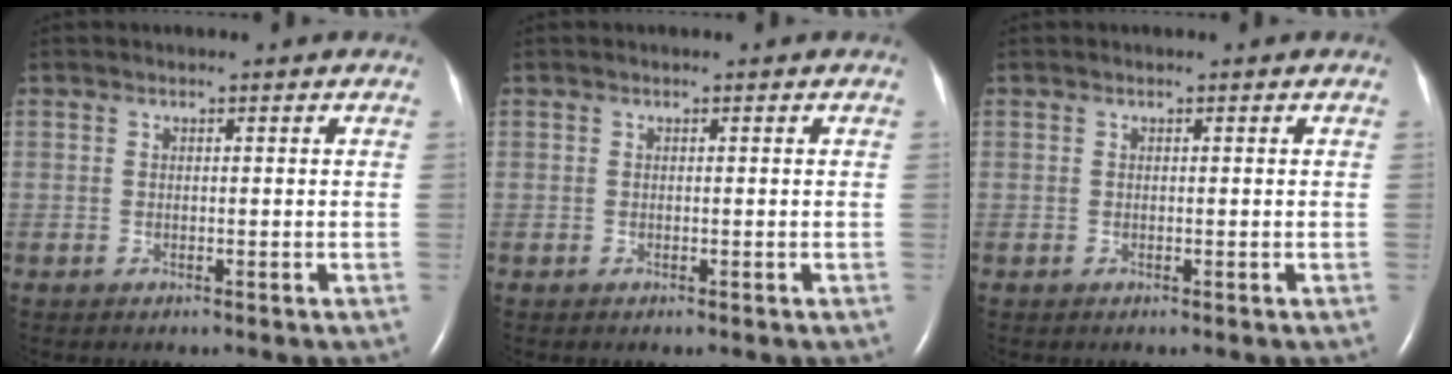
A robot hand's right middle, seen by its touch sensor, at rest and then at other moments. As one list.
[{"total": 0.0}, {"total": 0.0}]